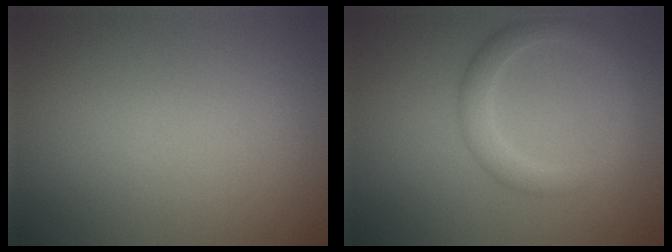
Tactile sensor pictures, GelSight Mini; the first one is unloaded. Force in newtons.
{"total": 2.7, "press": 2.7, "slide": 0.1}